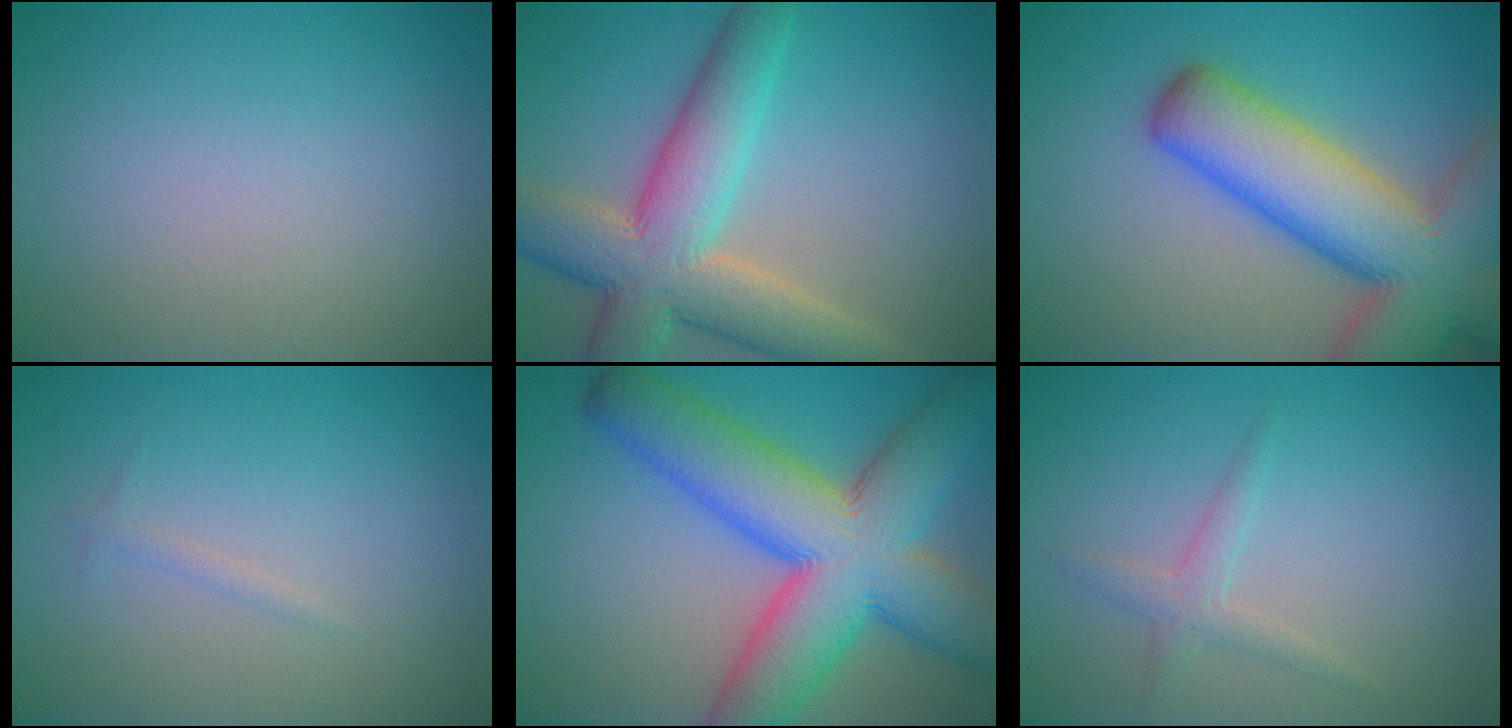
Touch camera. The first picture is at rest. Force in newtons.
{"total": 9.6, "press": 9.6, "slide": 0.7}
{"total": 13.5, "press": 13.5, "slide": 0.8}
{"total": 0.6, "press": 0.6, "slide": 0.1}
{"total": 13.6, "press": 13.6, "slide": 0.6}
{"total": 1.6, "press": 1.6, "slide": 0.0}